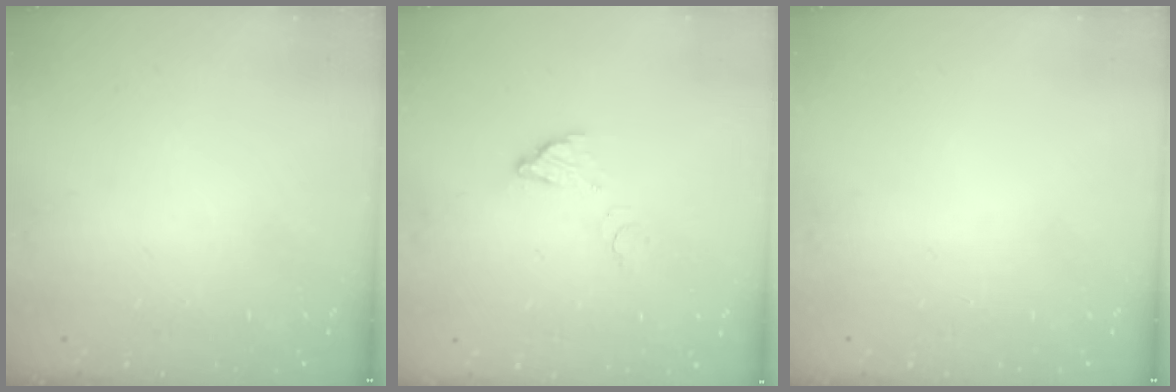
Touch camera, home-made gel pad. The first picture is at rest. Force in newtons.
{"total": 3.5, "press": 3.5, "slide": 0.3}
{"total": 0.0}